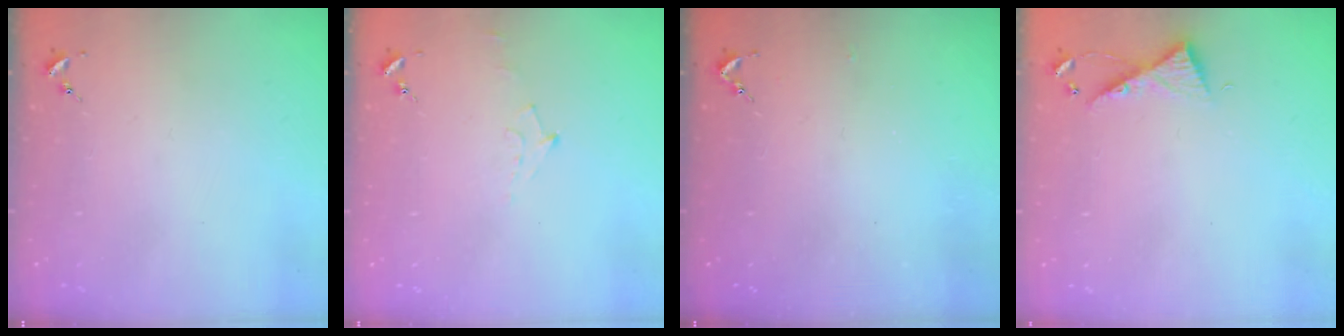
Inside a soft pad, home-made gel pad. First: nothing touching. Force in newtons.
{"total": 5.2, "press": 5.2, "slide": 0.6}
{"total": 2.6, "press": 2.5, "slide": 0.3}
{"total": 6.2, "press": 6.2, "slide": 0.6}